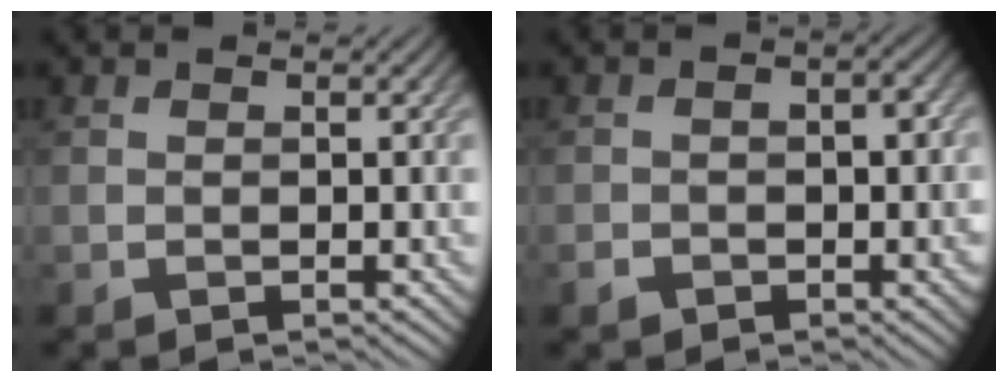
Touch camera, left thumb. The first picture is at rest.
{"total": 3.3, "force": [-1.2, 2.4, 1.9], "torque": [-0.024, -0.003, -0.020]}